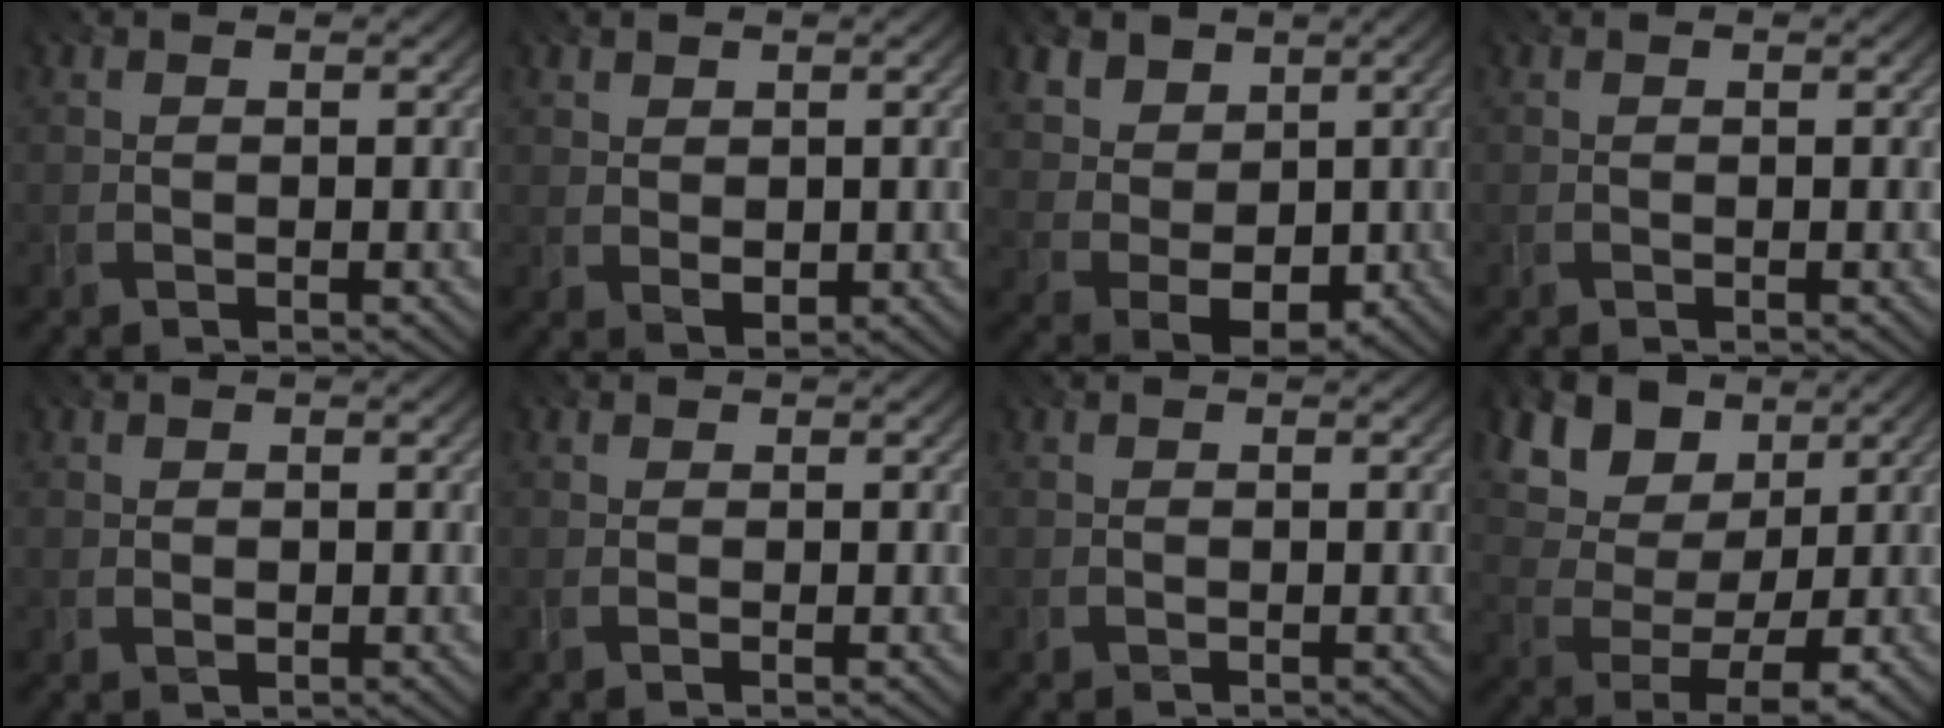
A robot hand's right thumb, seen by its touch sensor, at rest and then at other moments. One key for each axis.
{"total": 2.2, "fx": 1.0, "fy": 1.6, "fz": 1.1, "tx": -0.026, "ty": -0.005, "tz": 0.019}
{"total": 7.6, "fx": 2.3, "fy": 6.1, "fz": 4.1, "tx": -0.107, "ty": -0.003, "tz": 0.041}
{"total": 0.0}
{"total": 0.7, "fx": 0.3, "fy": 0.4, "fz": 0.4, "tx": -0.008, "ty": -0.002, "tz": 0.007}
{"total": 0.6, "fx": 0.2, "fy": 0.1, "fz": 0.5, "tx": -0.008, "ty": 0.001, "tz": 0.002}
{"total": 0.0}
{"total": 10.2, "fx": 5.2, "fy": 6.3, "fz": 6.2, "tx": -0.141, "ty": 0.023, "tz": 0.075}